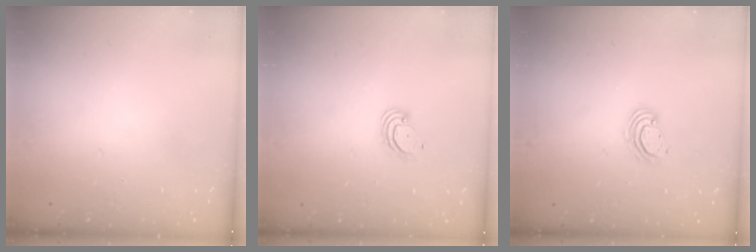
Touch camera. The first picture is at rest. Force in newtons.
{"total": 3.6, "press": 3.6, "slide": 0.3}
{"total": 3.6, "press": 3.6, "slide": 0.2}